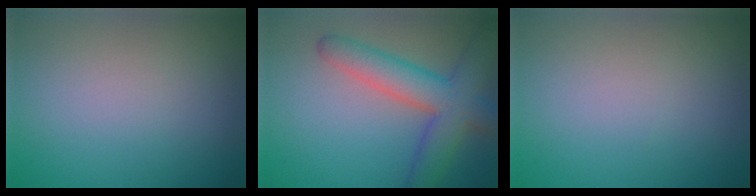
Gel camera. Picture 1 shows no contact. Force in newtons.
{"total": 6.6, "press": 6.6, "slide": 0.3}
{"total": 0.0}